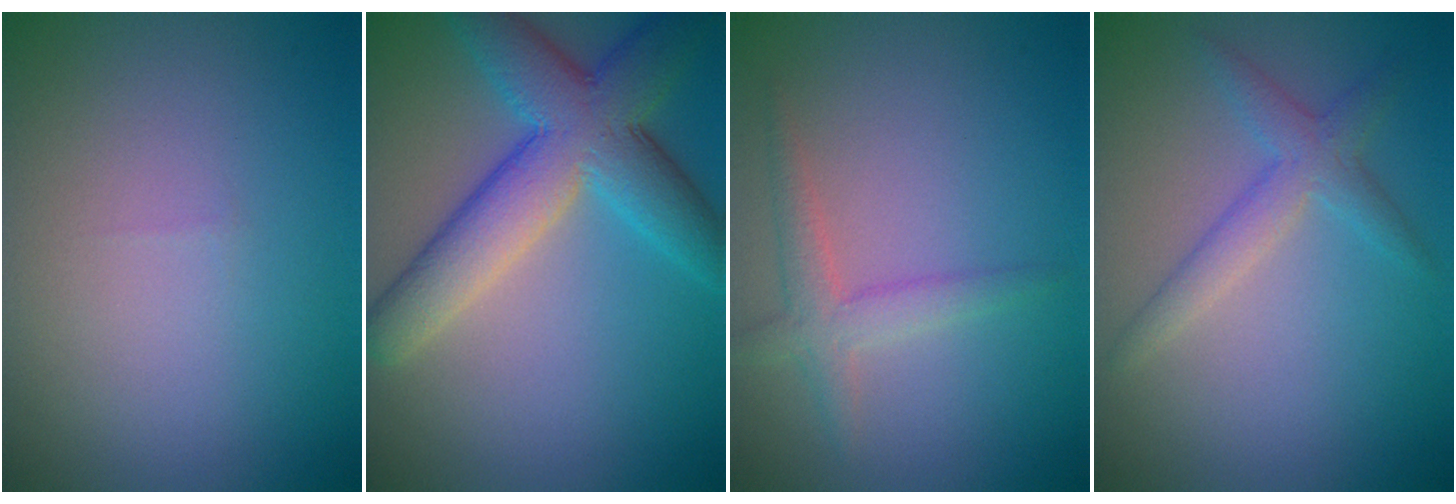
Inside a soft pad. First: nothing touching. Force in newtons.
{"total": 8.2, "press": 8.2, "slide": 0.1}
{"total": 2.5, "press": 2.5, "slide": 0.1}
{"total": 2.6, "press": 2.6, "slide": 0.1}